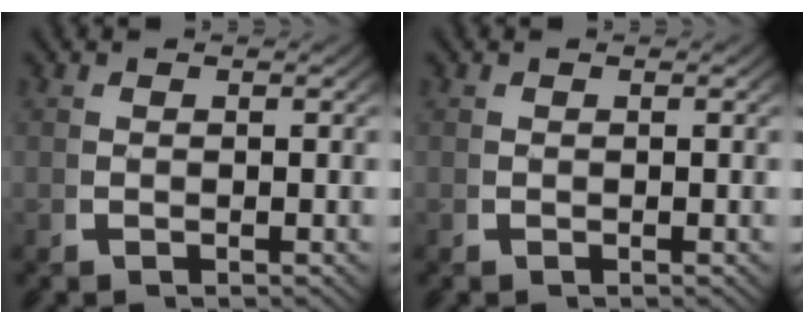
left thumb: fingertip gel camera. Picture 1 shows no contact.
{"total": 0.0}